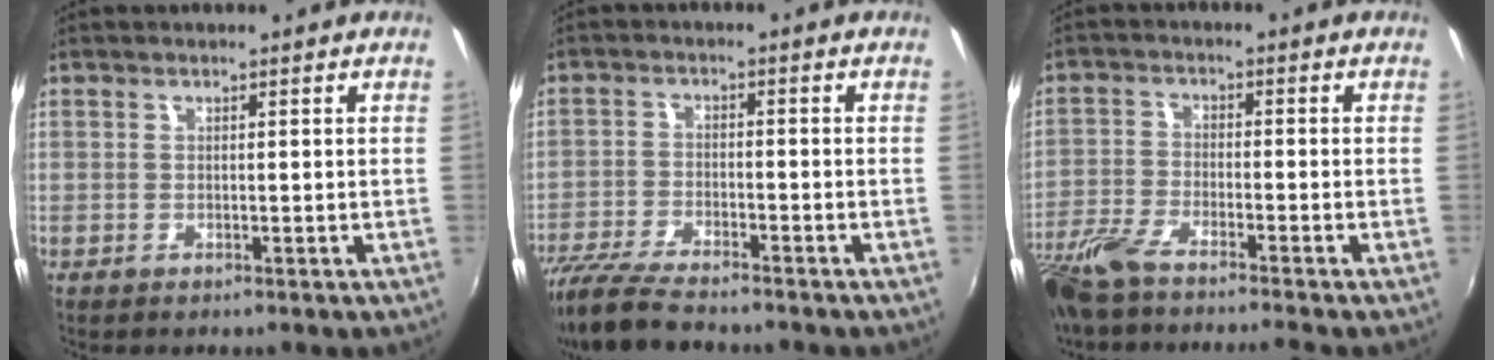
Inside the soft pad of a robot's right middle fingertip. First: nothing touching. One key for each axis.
{"total": 11.5, "fx": -9.9, "fy": 2.1, "fz": 5.4, "tx": -0.137, "ty": -0.031, "tz": -0.183}
{"total": 9.9, "fx": -8.5, "fy": 0.7, "fz": 5.1, "tx": -0.129, "ty": -0.029, "tz": -0.162}